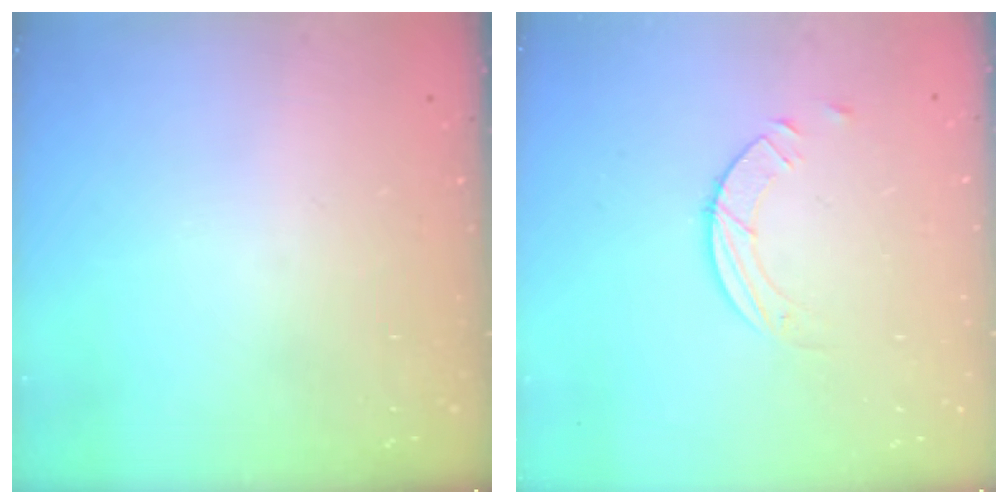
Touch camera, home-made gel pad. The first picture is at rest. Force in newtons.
{"total": 3.8, "press": 3.7, "slide": 0.4}